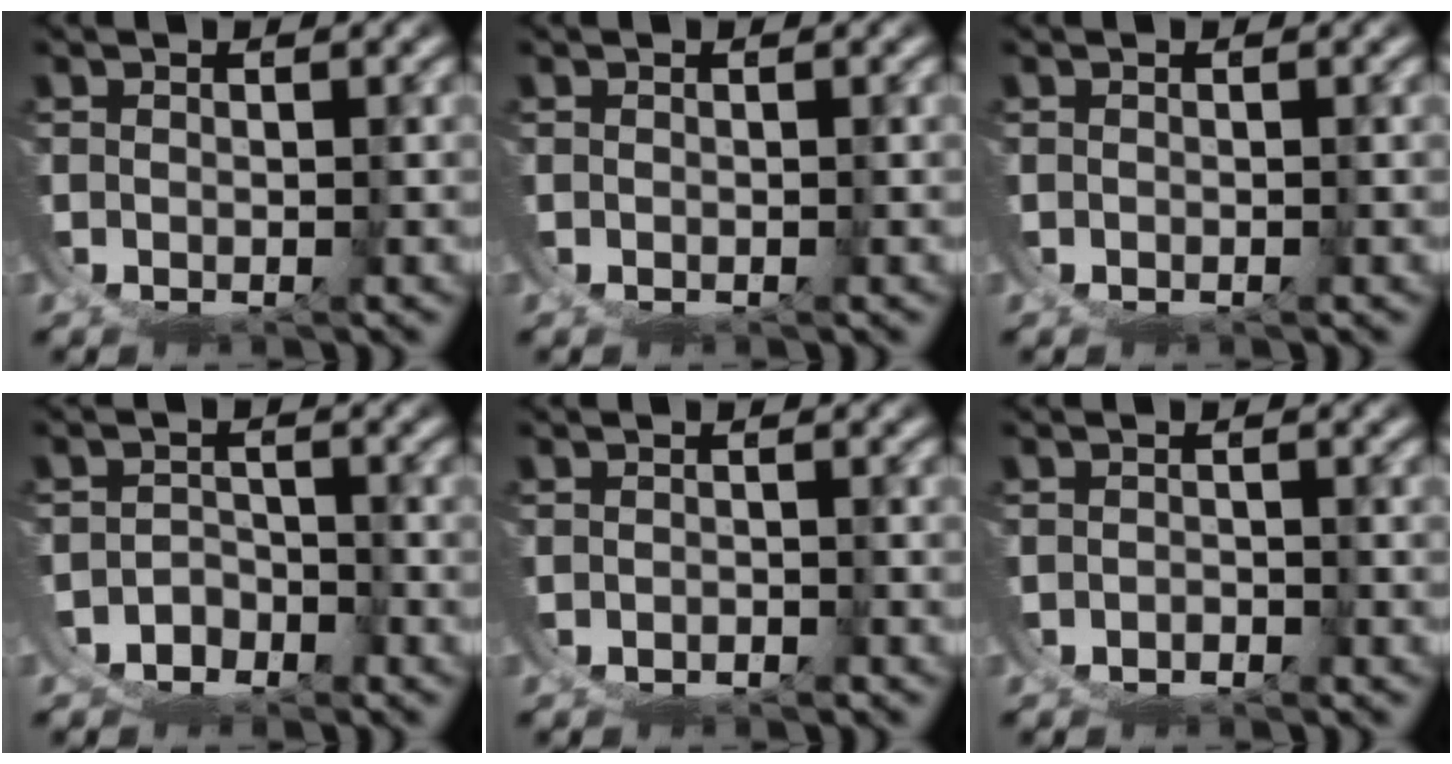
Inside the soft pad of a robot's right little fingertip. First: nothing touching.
{"total": 0.0}
{"total": 0.0}
{"total": 3.6, "force": [-1.5, 3.2, -0.8], "torque": [-0.008, -0.017, -0.030]}
{"total": 1.1, "force": [-0.9, 0.5, -0.3], "torque": [0.003, -0.002, -0.016]}
{"total": 1.4, "force": [-1.1, 0.8, -0.5], "torque": [-0.002, -0.008, -0.017]}